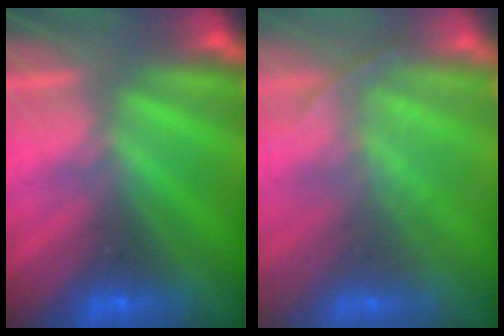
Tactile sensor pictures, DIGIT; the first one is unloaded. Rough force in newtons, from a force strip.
{"total": 1.7}